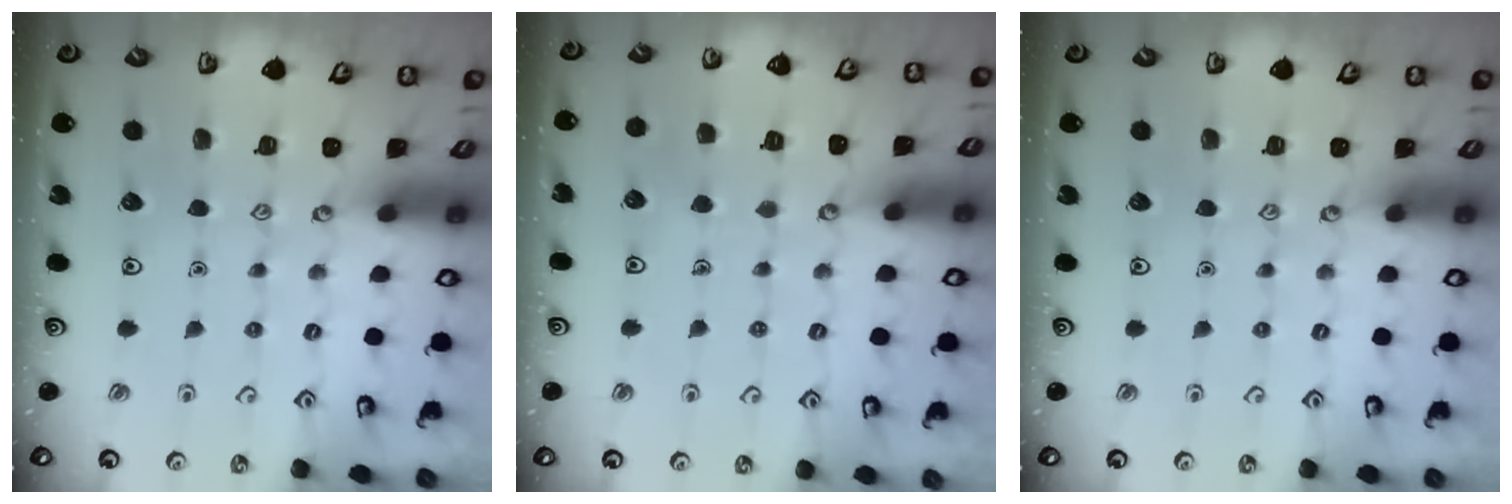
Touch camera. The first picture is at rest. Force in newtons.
{"total": 2.9, "press": 2.9, "slide": 0.2}
{"total": 0.0}